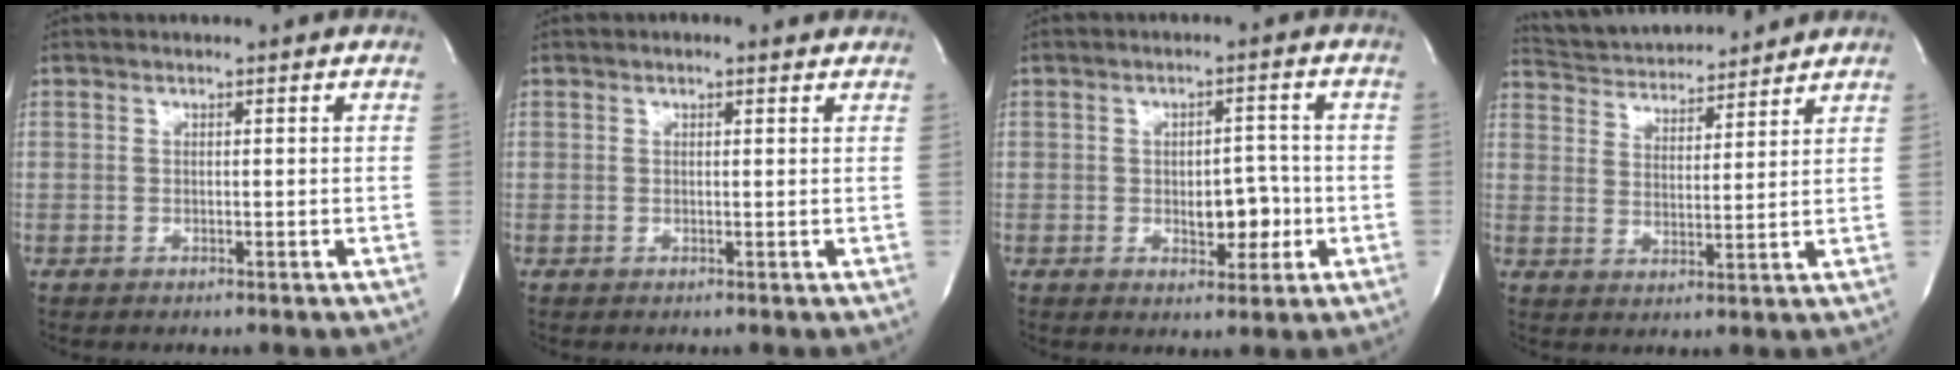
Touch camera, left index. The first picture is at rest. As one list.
[{"total": 0.8, "force": [0.2, 0.5, 0.6], "torque": [-0.014, 0.004, -0.002]}, {"total": 5.2, "force": [-1.7, 2.7, 4.0], "torque": [-0.046, 0.000, -0.019]}, {"total": 12.3, "force": [11.7, 1.9, 3.2], "torque": [-0.059, 0.015, 0.187]}]